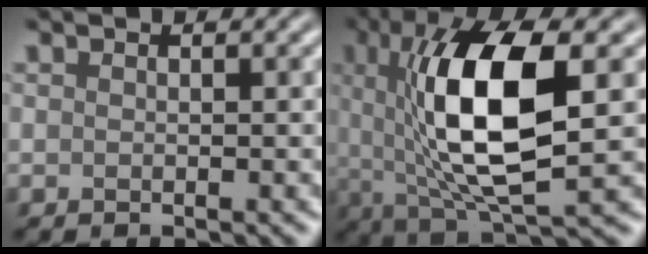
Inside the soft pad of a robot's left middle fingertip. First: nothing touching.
{"total": 11.5, "force": [1.2, 4.0, 10.7], "torque": [-0.190, 0.001, 0.024]}